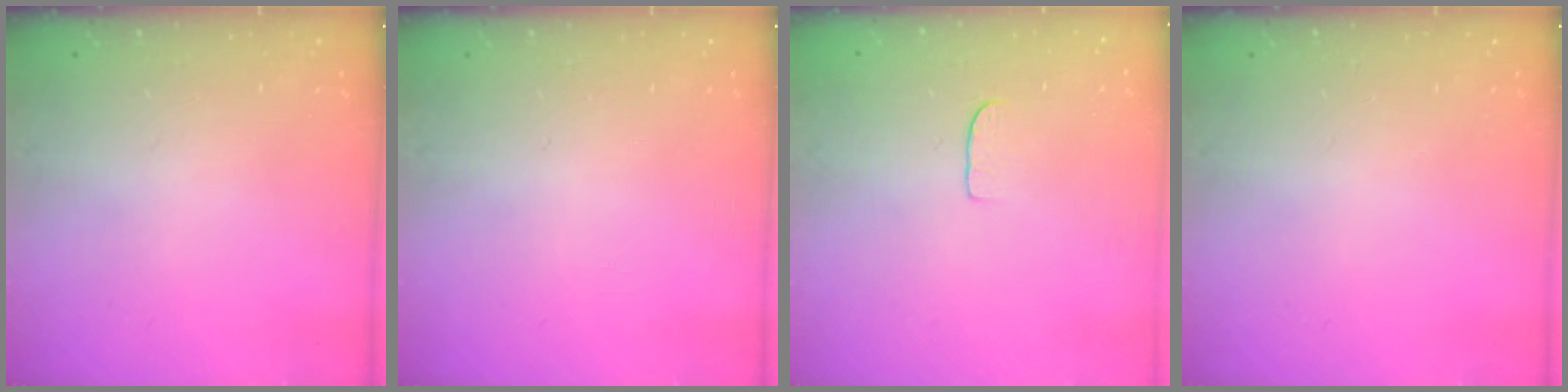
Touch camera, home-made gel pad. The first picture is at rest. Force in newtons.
{"total": 0.0}
{"total": 4.5, "press": 4.5, "slide": 0.3}
{"total": 0.0}